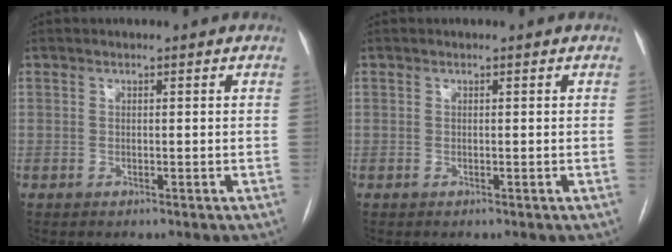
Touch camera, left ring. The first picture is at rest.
{"total": 0.0}